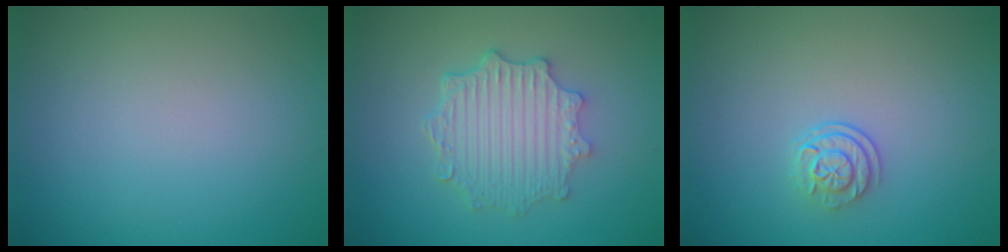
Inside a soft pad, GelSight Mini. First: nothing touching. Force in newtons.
{"total": 4.8, "press": 3.7, "slide": 3.0}
{"total": 2.2, "press": 1.7, "slide": 1.4}